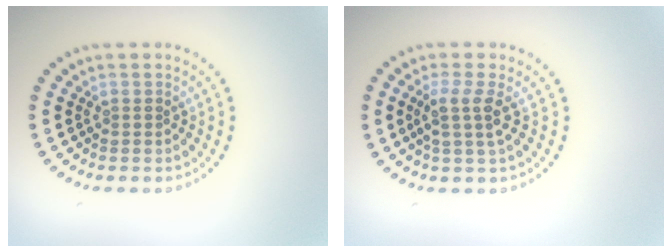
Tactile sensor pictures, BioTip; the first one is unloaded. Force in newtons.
{"total": 2.4, "press": 2.0, "slide": 1.4}